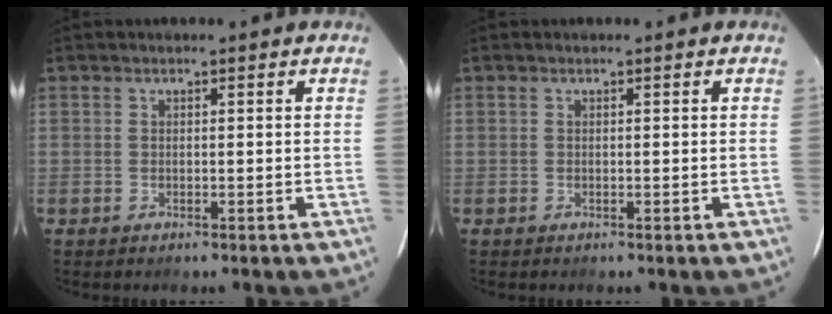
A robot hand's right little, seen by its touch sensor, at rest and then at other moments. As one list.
[{"total": 0.0}]